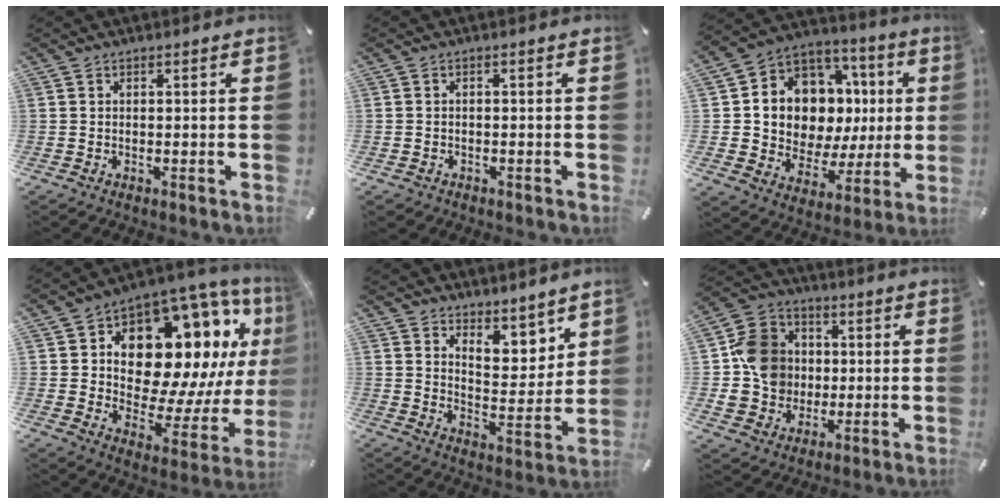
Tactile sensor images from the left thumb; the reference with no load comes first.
{"total": 1.3, "force": [-0.7, 1.0, 0.4], "torque": [-0.008, 0.004, -0.017]}
{"total": 11.7, "force": [2.8, 10.4, 4.7], "torque": [-0.082, -0.047, 0.066]}
{"total": 18.7, "force": [7.9, 11.4, 12.5], "torque": [-0.200, -0.076, 0.129]}
{"total": 7.4, "force": [6.5, 3.6, 0.2], "torque": [0.007, -0.071, 0.117]}
{"total": 13.4, "force": [-0.2, 12.5, 4.8], "torque": [-0.085, 0.017, 0.004]}